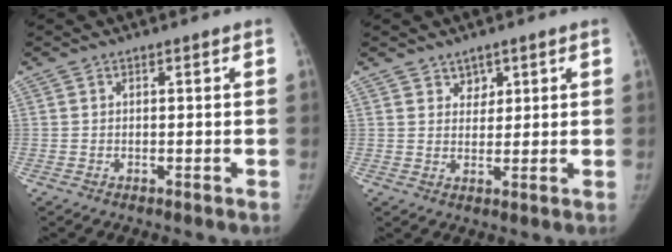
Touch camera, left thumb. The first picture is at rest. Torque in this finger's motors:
{"motor_torque": [-0.38, -0.09, 0.00, 0.05, -0.05]}